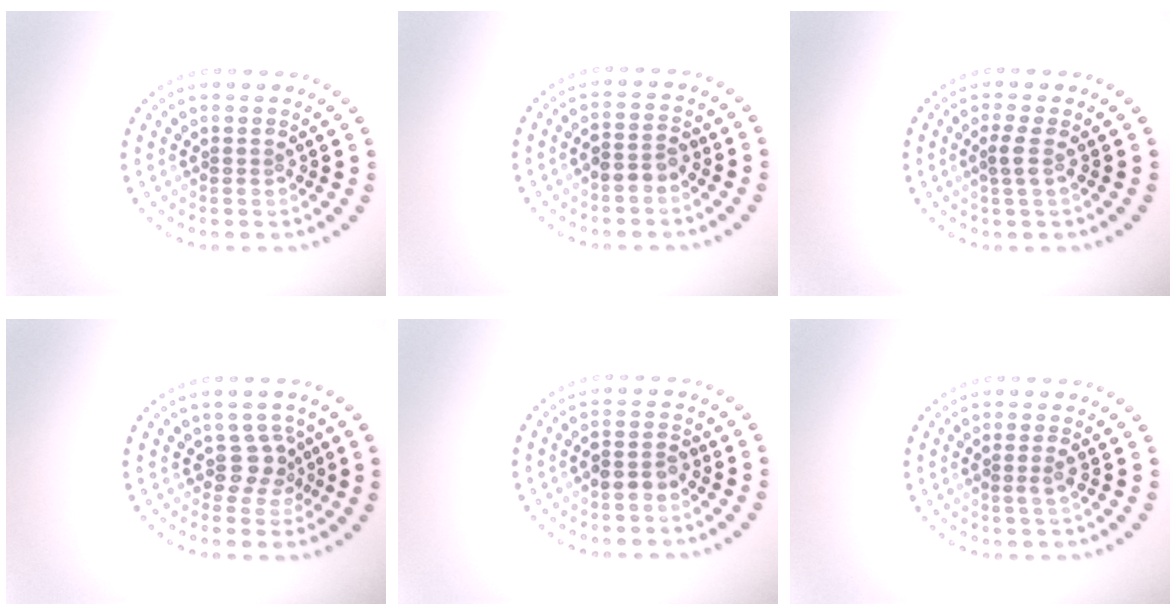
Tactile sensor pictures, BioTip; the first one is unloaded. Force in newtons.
{"total": 2.1, "press": 2.0, "slide": 0.8}
{"total": 1.3, "press": 1.1, "slide": 0.7}
{"total": 2.2, "press": 1.6, "slide": 1.5}
{"total": 2.1, "press": 2.0, "slide": 0.8}
{"total": 1.3, "press": 1.0, "slide": 0.8}